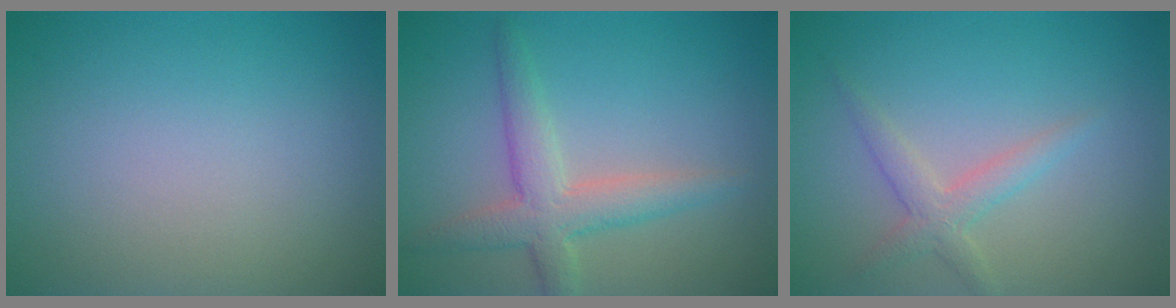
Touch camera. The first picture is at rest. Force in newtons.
{"total": 3.9, "press": 3.9, "slide": 0.2}
{"total": 2.2, "press": 2.2, "slide": 0.0}